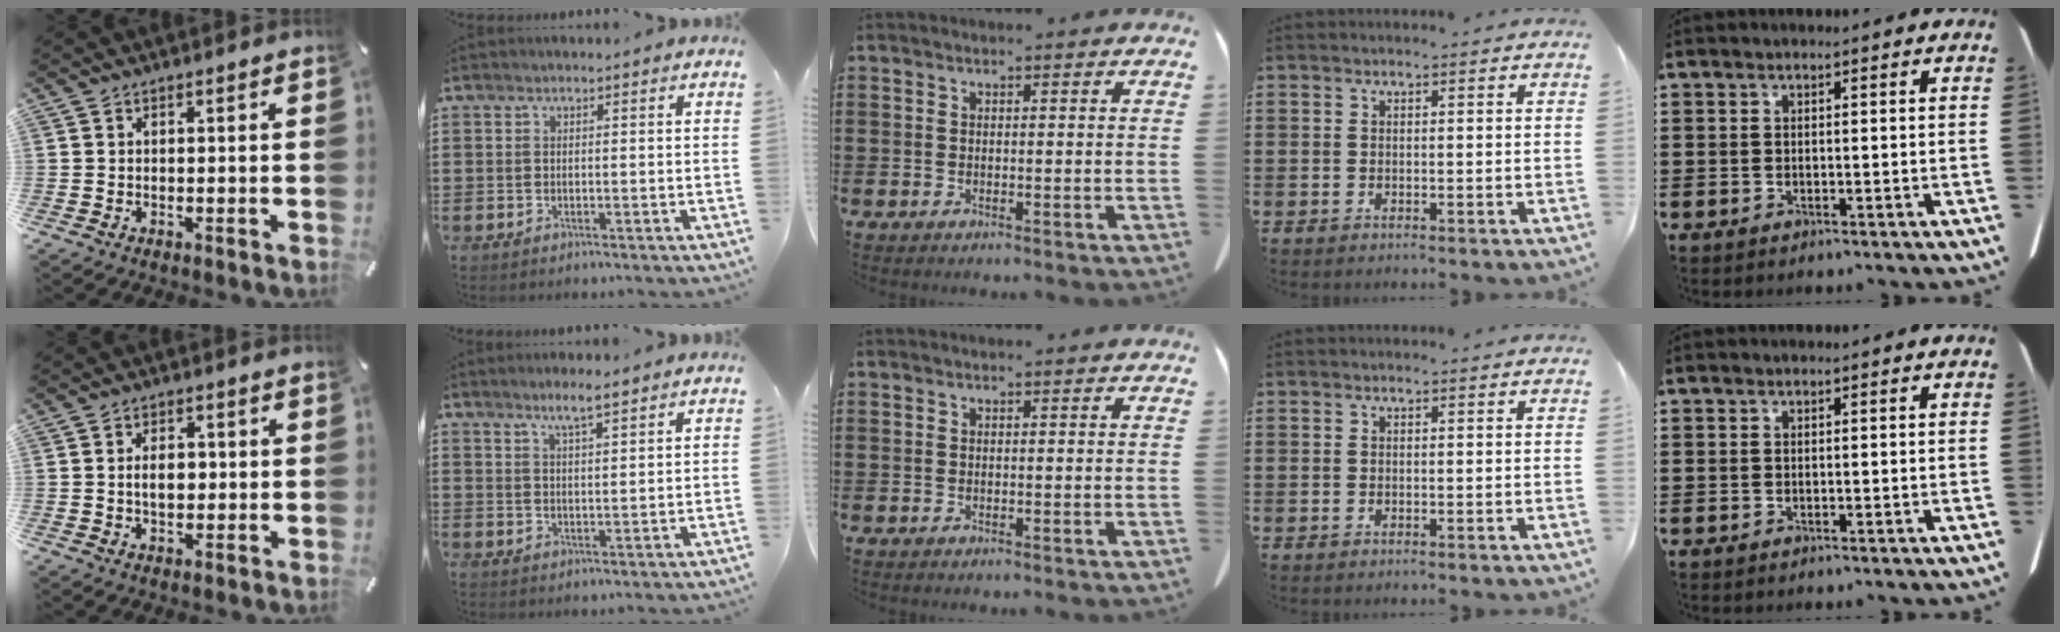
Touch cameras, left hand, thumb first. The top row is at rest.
{"thumb": {"total": 4.4, "force": [0.1, 2.8, 3.4], "torque": [-0.050, 0.002, -0.003]}, "index": {"total": 3.6, "force": [2.9, 0.3, 2.2], "torque": [-0.049, 0.002, 0.050]}}